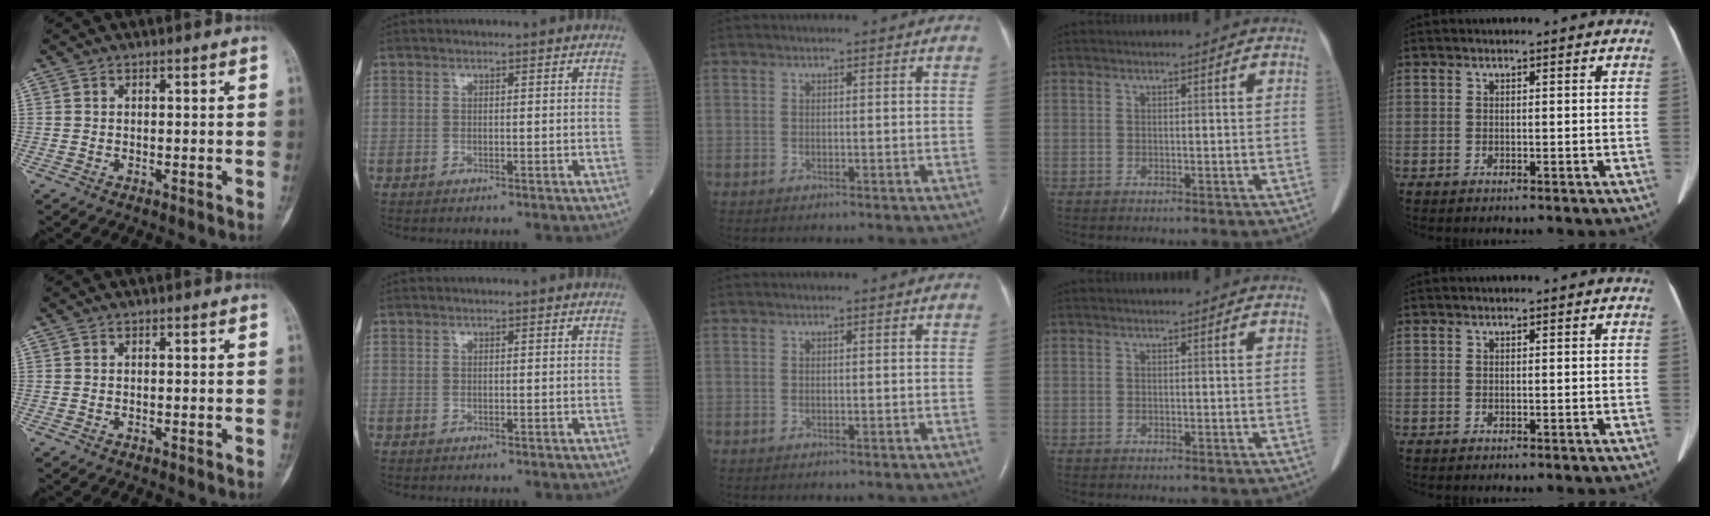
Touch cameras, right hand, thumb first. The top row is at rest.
{}